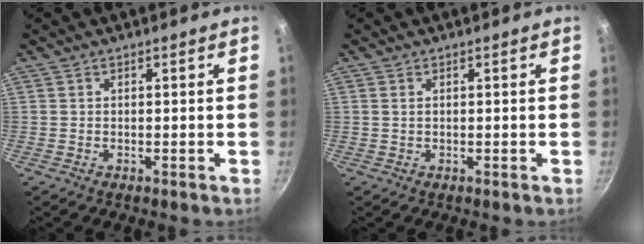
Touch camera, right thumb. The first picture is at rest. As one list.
[{"total": 0.8, "force": [0.3, 0.5, 0.6], "torque": [-0.010, 0.001, 0.005]}]